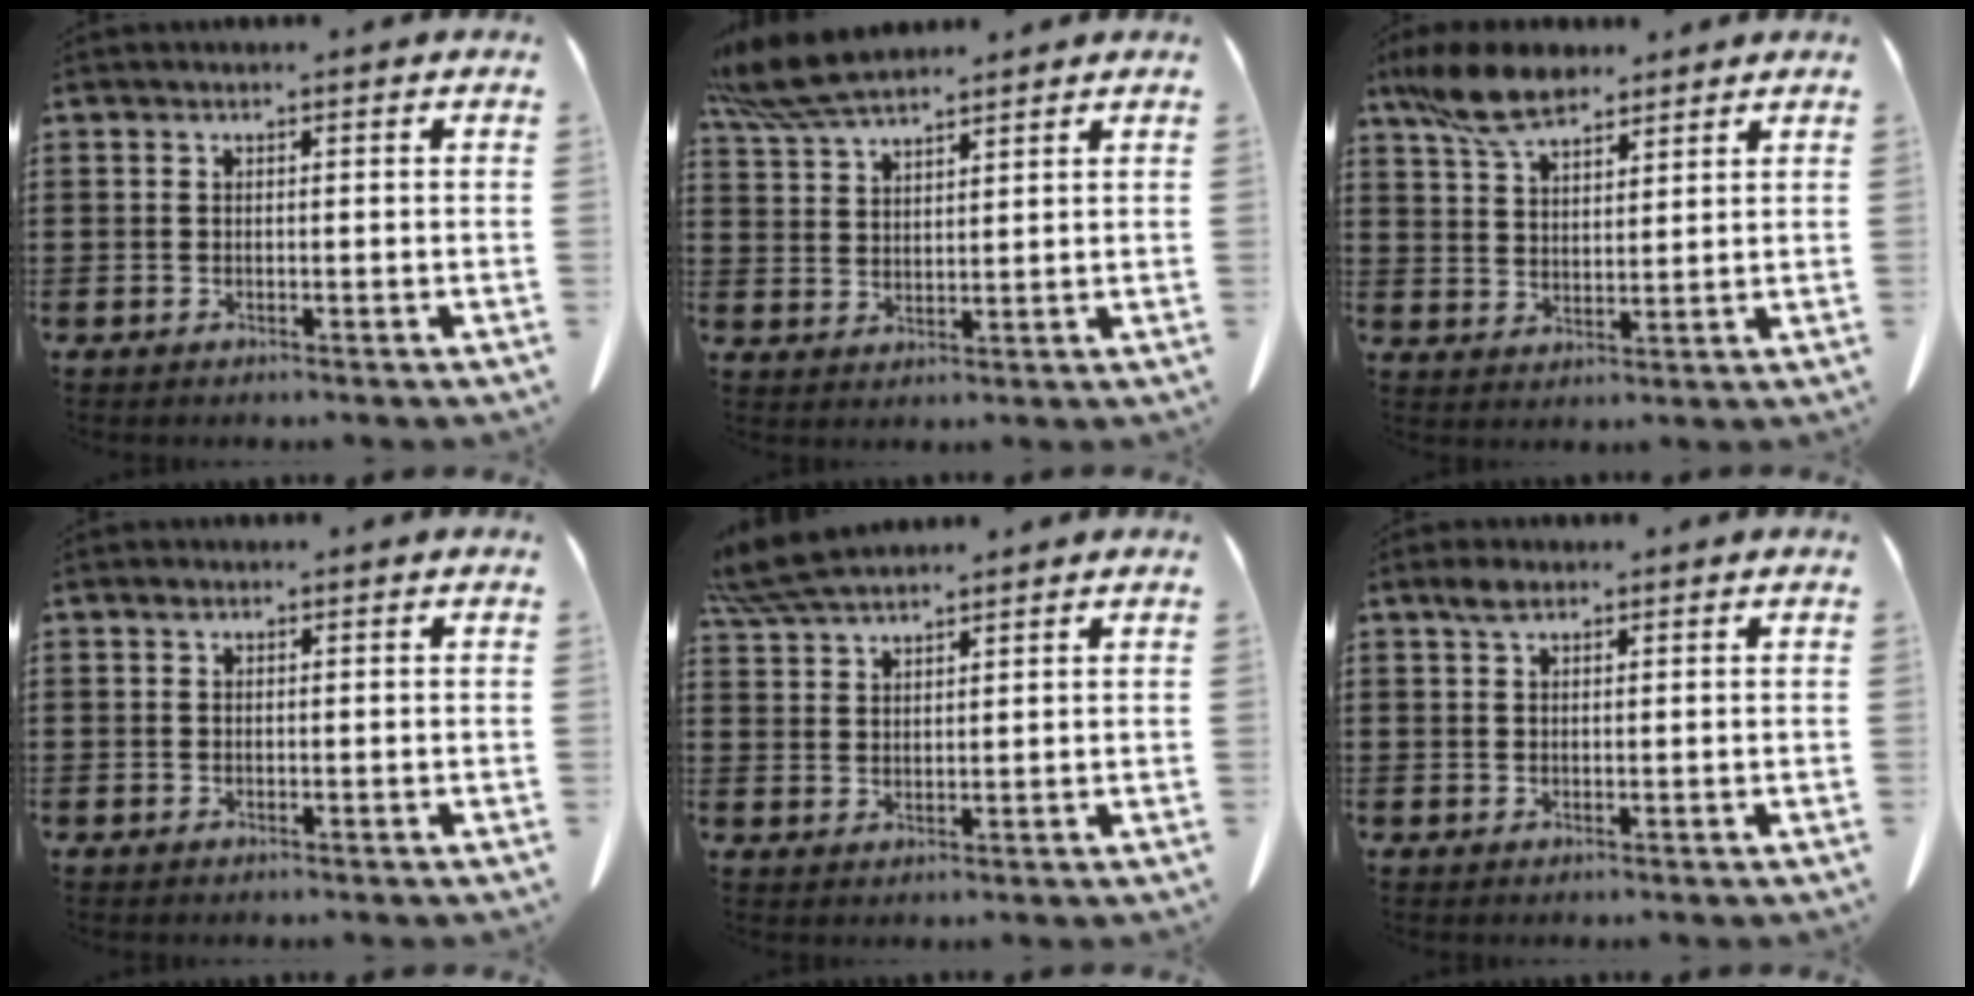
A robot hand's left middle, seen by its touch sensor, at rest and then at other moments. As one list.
[{"total": 7.5, "force": [6.5, 1.6, 3.4], "torque": [-0.087, -0.011, 0.126]}, {"total": 9.0, "force": [6.8, 3.4, 4.7], "torque": [-0.113, -0.007, 0.132]}, {"total": 0.7, "force": [0.4, 0.5, 0.3], "torque": [-0.008, 0.003, 0.008]}, {"total": 6.3, "force": [5.6, 1.1, 2.6], "torque": [-0.069, -0.011, 0.108]}, {"total": 2.2, "force": [1.5, 1.1, 1.3], "torque": [-0.030, 0.003, 0.028]}]